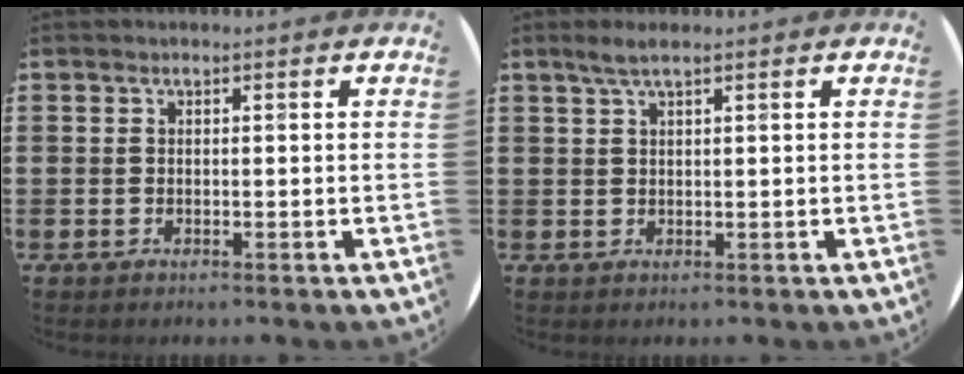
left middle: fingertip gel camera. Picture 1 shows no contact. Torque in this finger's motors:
{"motor_torque": [0.49, -0.42, 0.04, 0.04]}